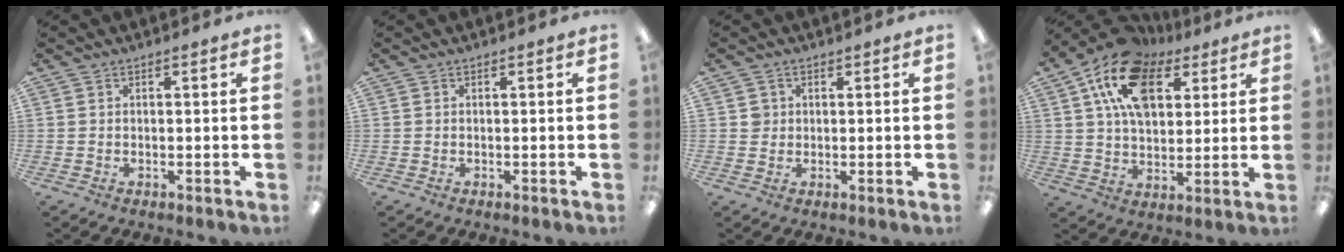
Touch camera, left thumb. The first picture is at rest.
{"total": 0.0}
{"total": 2.1, "force": [0.7, 2.0, 0.2], "torque": [0.001, 0.002, 0.009]}
{"total": 16.9, "force": [8.6, 10.6, 10.0], "torque": [-0.178, -0.019, 0.157]}